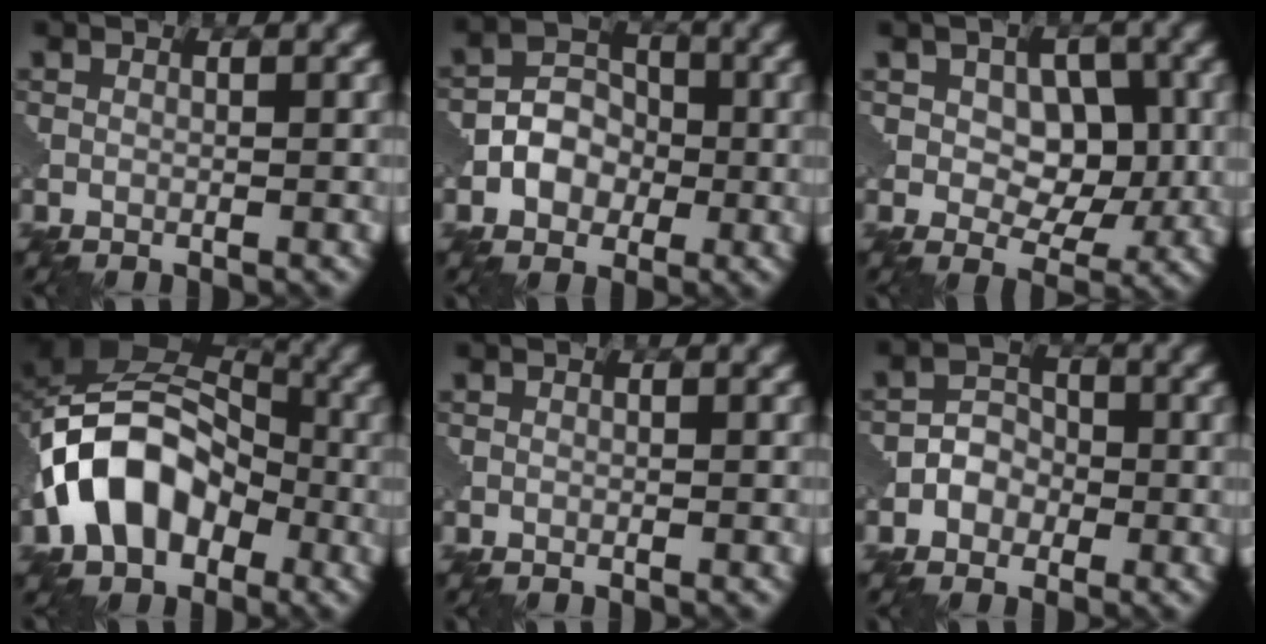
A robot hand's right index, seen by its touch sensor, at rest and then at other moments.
{"total": 3.7, "force": [-1.0, 3.1, 1.9], "torque": [-0.022, 0.008, -0.020]}
{"total": 5.5, "force": [0.5, 3.8, 4.0], "torque": [-0.053, -0.006, 0.008]}
{"total": 10.4, "force": [-2.9, 7.6, 6.5], "torque": [-0.108, 0.006, -0.067]}
{"total": 0.0}
{"total": 2.4, "force": [-0.8, 2.1, 1.0], "torque": [-0.006, 0.007, -0.022]}